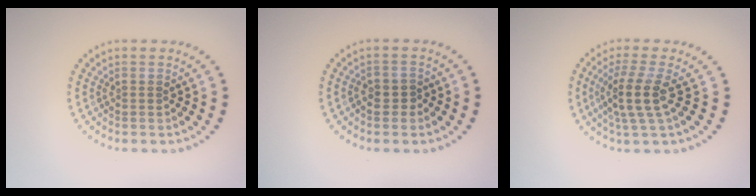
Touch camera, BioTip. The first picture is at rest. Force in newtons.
{"total": 1.4, "press": 1.2, "slide": 0.7}
{"total": 3.6, "press": 2.8, "slide": 2.3}